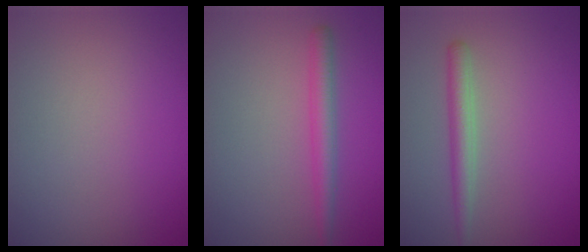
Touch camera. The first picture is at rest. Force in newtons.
{"total": 2.3, "press": 2.3, "slide": 0.1}
{"total": 2.2, "press": 2.2, "slide": 0.0}